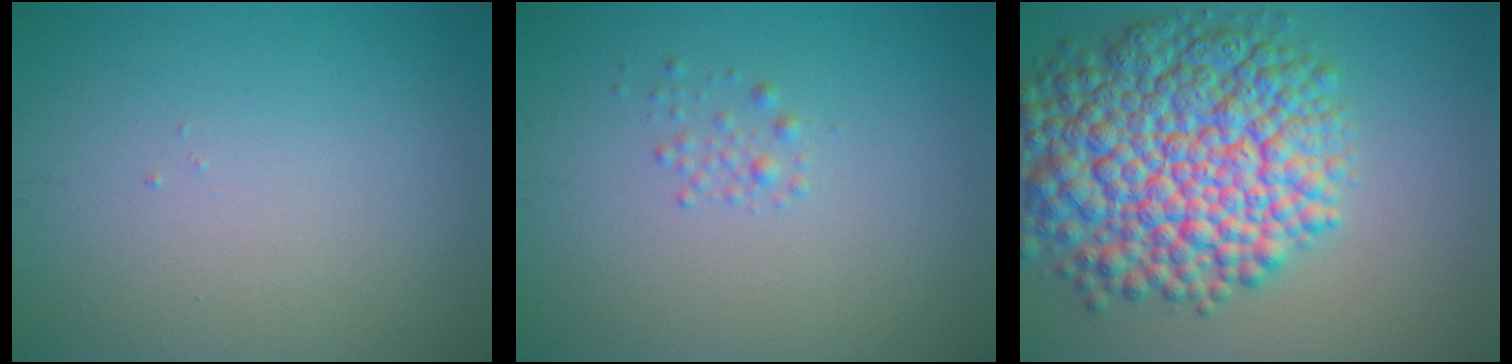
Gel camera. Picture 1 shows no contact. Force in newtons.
{"total": 0.9, "press": 0.9, "slide": 0.0}
{"total": 13.0, "press": 12.9, "slide": 0.4}